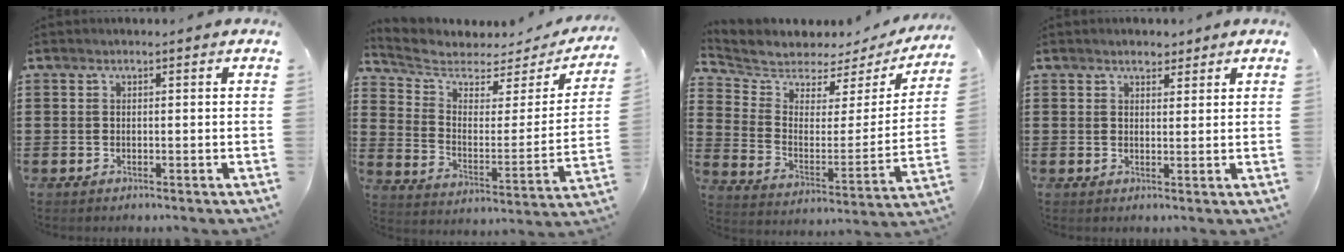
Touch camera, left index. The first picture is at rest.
{"total": 5.0, "force": [4.2, 2.1, 1.7], "torque": [-0.061, -0.030, 0.068]}
{"total": 4.8, "force": [4.5, 1.7, 0.1], "torque": [-0.040, -0.040, 0.072]}
{"total": 2.2, "force": [1.9, 0.9, 0.7], "torque": [-0.018, 0.005, 0.036]}